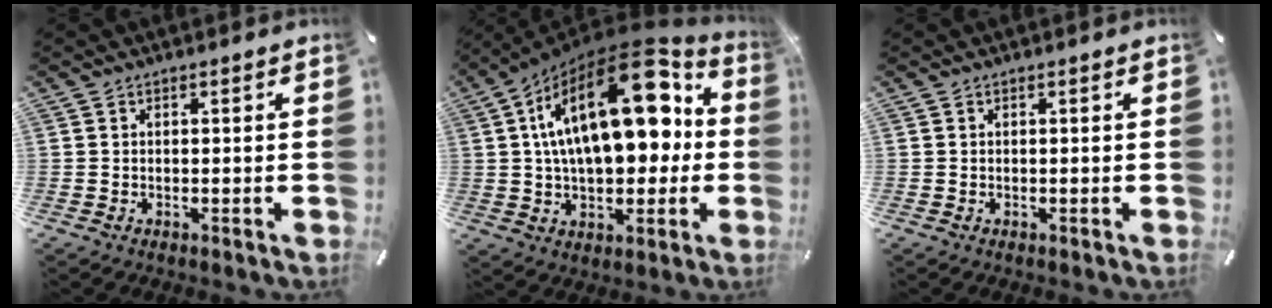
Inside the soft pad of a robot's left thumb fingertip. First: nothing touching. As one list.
[{"total": 25.3, "force": [7.5, 13.0, 20.3], "torque": [-0.335, -0.034, 0.119]}, {"total": 0.0}]